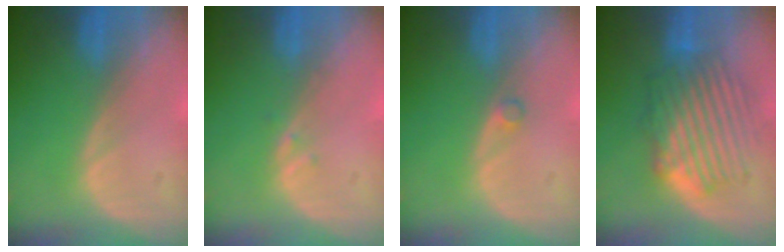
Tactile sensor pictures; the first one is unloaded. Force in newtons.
{"total": 0.7, "press": 0.6, "slide": 0.3}
{"total": 0.9, "press": 0.9, "slide": 0.2}
{"total": 8.5, "press": 8.3, "slide": 2.0}